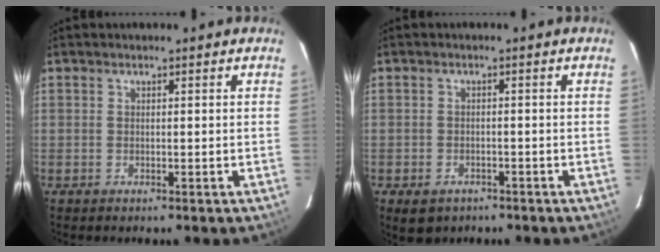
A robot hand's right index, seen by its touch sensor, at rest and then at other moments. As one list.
[{"total": 4.4, "force": [-2.6, 3.1, 1.6], "torque": [-0.042, -0.006, -0.034]}]